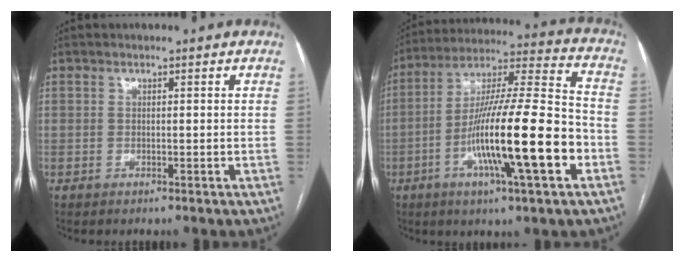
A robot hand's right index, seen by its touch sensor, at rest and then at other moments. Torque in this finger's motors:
{"motor_torque": [1.44, -0.69, 1.05, 0.21]}